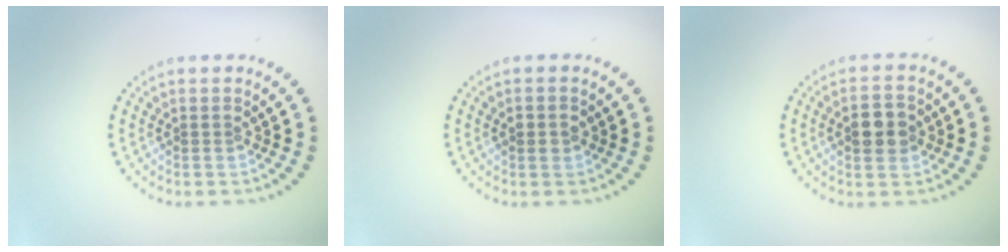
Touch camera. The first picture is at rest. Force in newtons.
{"total": 1.7, "press": 1.7, "slide": 0.1}
{"total": 3.6, "press": 3.6, "slide": 0.2}